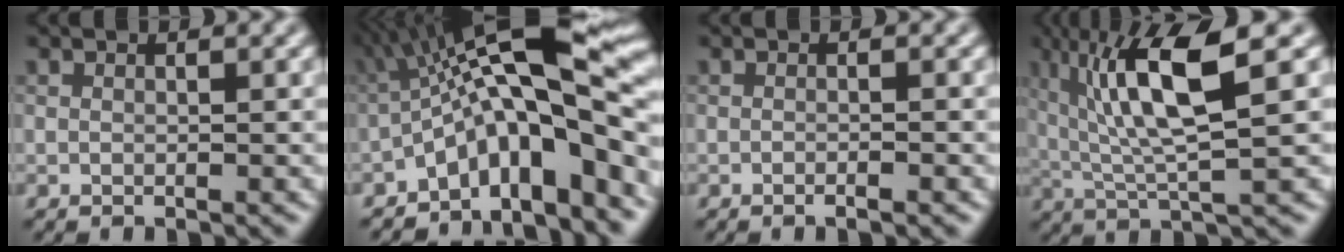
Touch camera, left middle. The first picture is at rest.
{"total": 12.3, "force": [-2.5, 2.9, 11.8], "torque": [-0.173, 0.037, -0.035]}
{"total": 1.1, "force": [-0.8, 0.1, 0.8], "torque": [-0.007, -0.003, -0.012]}
{"total": 7.6, "force": [2.3, 1.4, 7.1], "torque": [-0.137, 0.005, 0.053]}